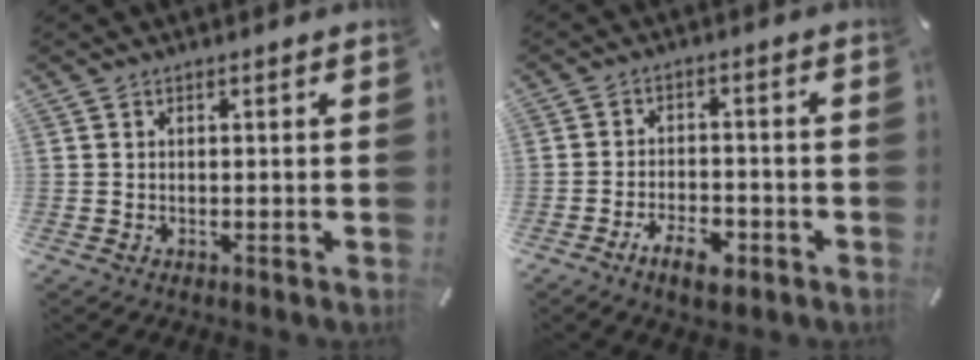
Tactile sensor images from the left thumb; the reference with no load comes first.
{"total": 7.1, "force": [-4.3, 3.6, 4.4], "torque": [-0.084, 0.018, -0.076]}